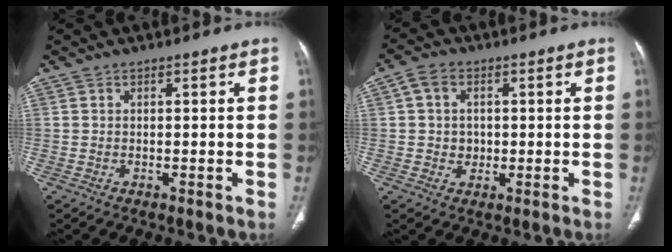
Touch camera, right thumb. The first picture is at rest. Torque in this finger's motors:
{"motor_torque": [-0.07, 0.10, 0.16, -0.31, 0.01]}